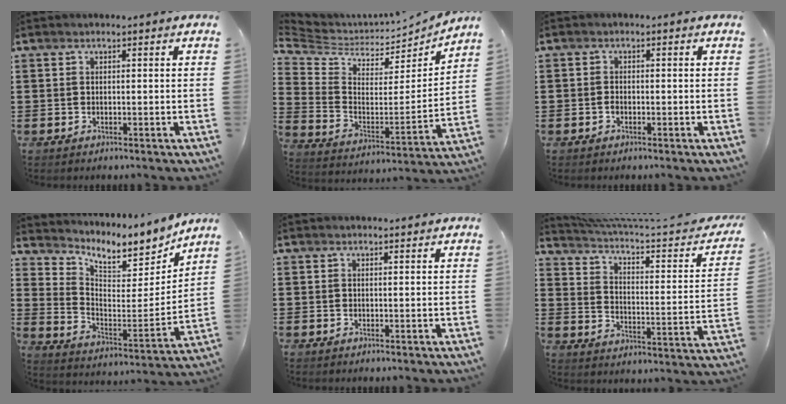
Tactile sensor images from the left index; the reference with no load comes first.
{"total": 4.0, "force": [3.6, 1.4, 0.9], "torque": [-0.047, -0.041, 0.058]}
{"total": 0.8, "force": [-0.5, 0.5, 0.4], "torque": [-0.008, -0.001, -0.011]}
{"total": 6.3, "force": [5.6, 2.1, 2.2], "torque": [-0.061, -0.050, 0.090]}
{"total": 0.9, "force": [0.9, 0.0, 0.1], "torque": [-0.004, -0.001, 0.017]}
{"total": 4.3, "force": [3.5, 0.3, 2.5], "torque": [-0.068, -0.035, 0.052]}